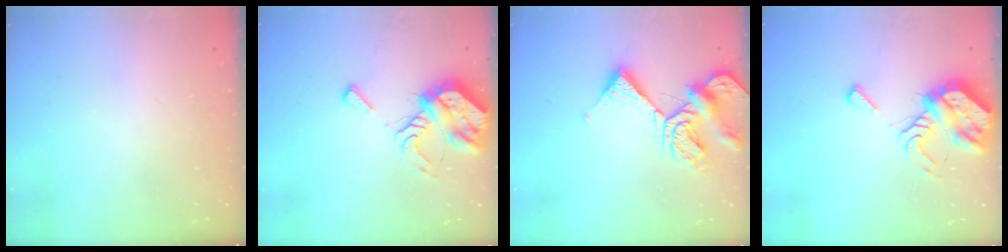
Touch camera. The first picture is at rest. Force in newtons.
{"total": 9.4, "press": 9.4, "slide": 1.1}
{"total": 11.0, "press": 10.9, "slide": 1.3}
{"total": 9.4, "press": 9.4, "slide": 1.1}